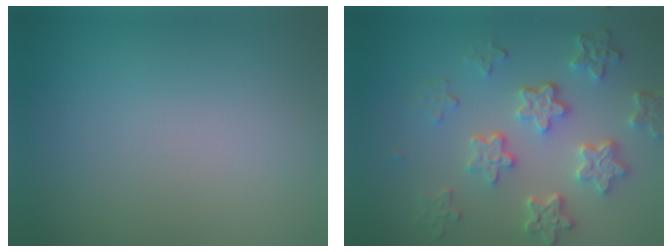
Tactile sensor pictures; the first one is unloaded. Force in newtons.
{"total": 5.9, "press": 4.4, "slide": 3.9}